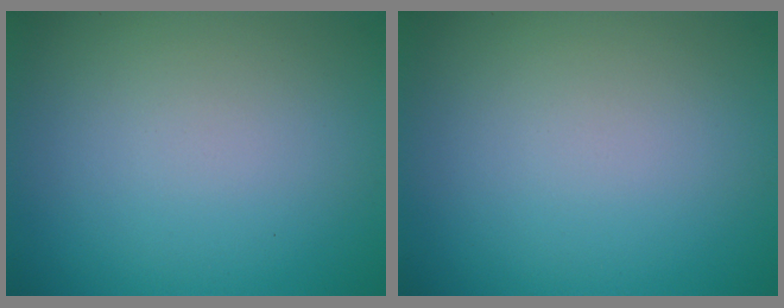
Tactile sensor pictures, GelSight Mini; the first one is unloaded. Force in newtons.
{"total": 0.0}